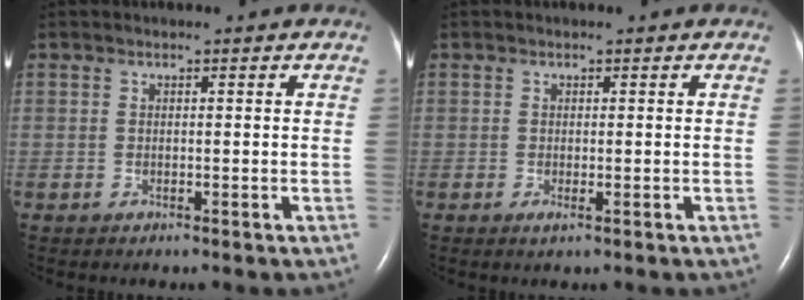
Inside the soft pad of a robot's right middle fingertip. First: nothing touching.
{"total": 0.7, "force": [-0.2, 0.1, 0.7], "torque": [-0.014, -0.004, -0.003]}